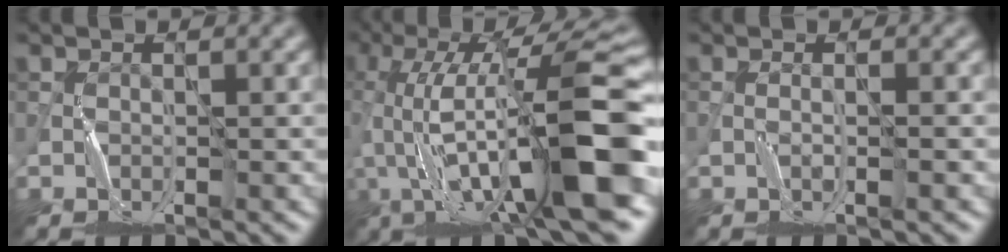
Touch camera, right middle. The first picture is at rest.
{"total": 12.8, "force": [-3.2, 3.1, 12.0], "torque": [-0.210, 0.026, -0.050]}
{"total": 0.6, "force": [-0.2, -0.6, 0.2], "torque": [-0.002, 0.002, -0.006]}